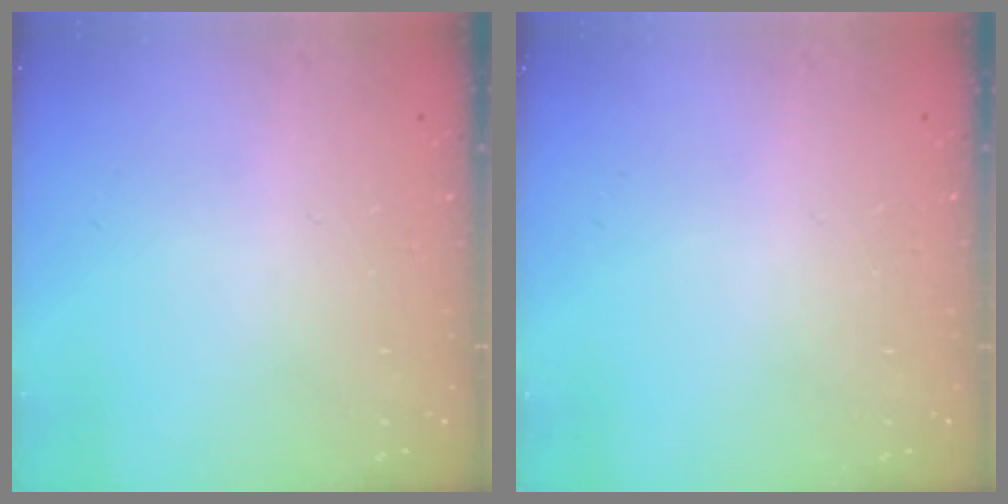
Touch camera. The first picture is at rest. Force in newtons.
{"total": 0.0}